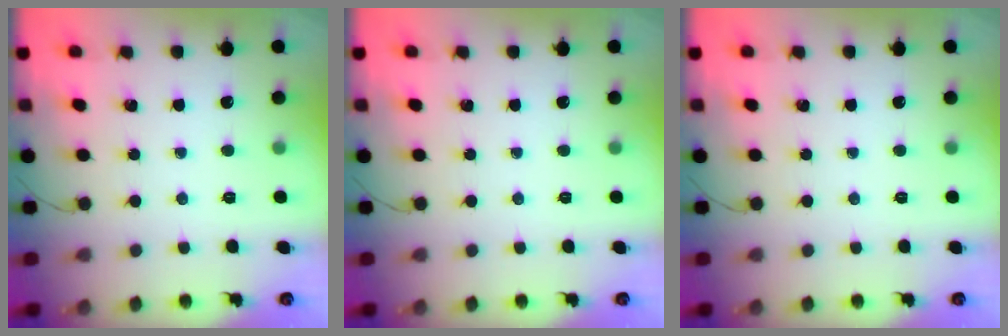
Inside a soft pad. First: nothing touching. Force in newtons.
{"total": 0.0}
{"total": 0.0}